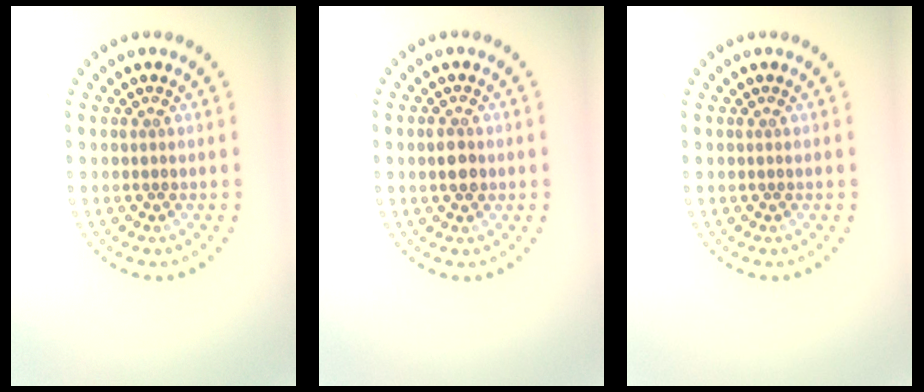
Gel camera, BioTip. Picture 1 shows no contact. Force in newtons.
{"total": 2.2, "press": 2.2, "slide": 0.0}
{"total": 0.0}